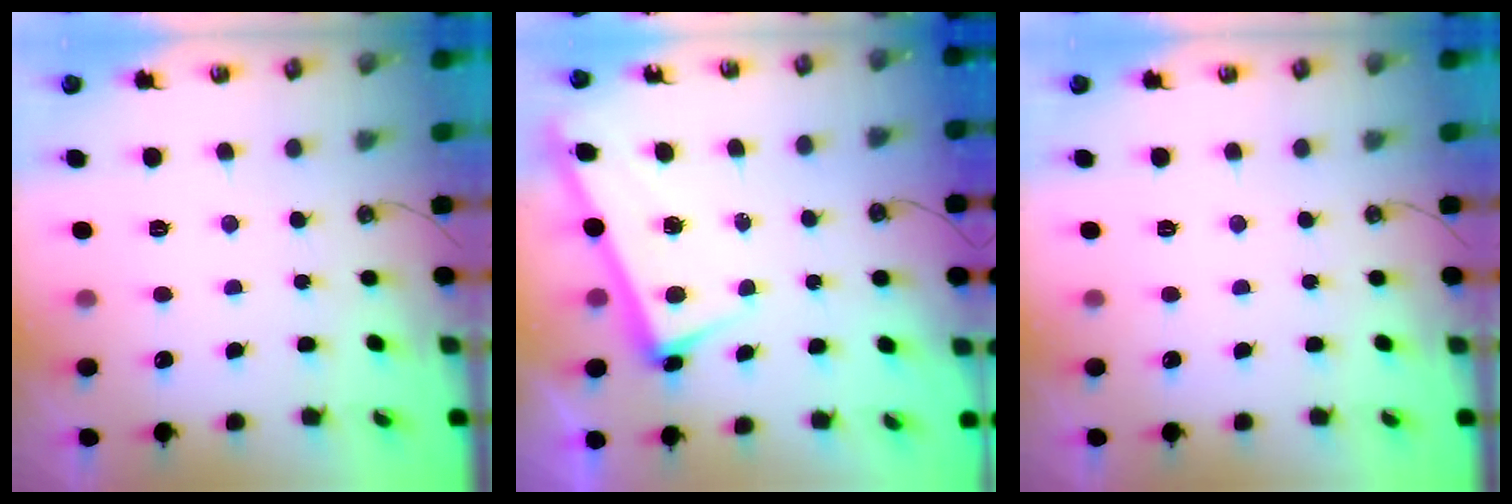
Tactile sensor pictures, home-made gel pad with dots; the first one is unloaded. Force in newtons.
{"total": 2.7, "press": 2.7, "slide": 0.7}
{"total": 0.0}